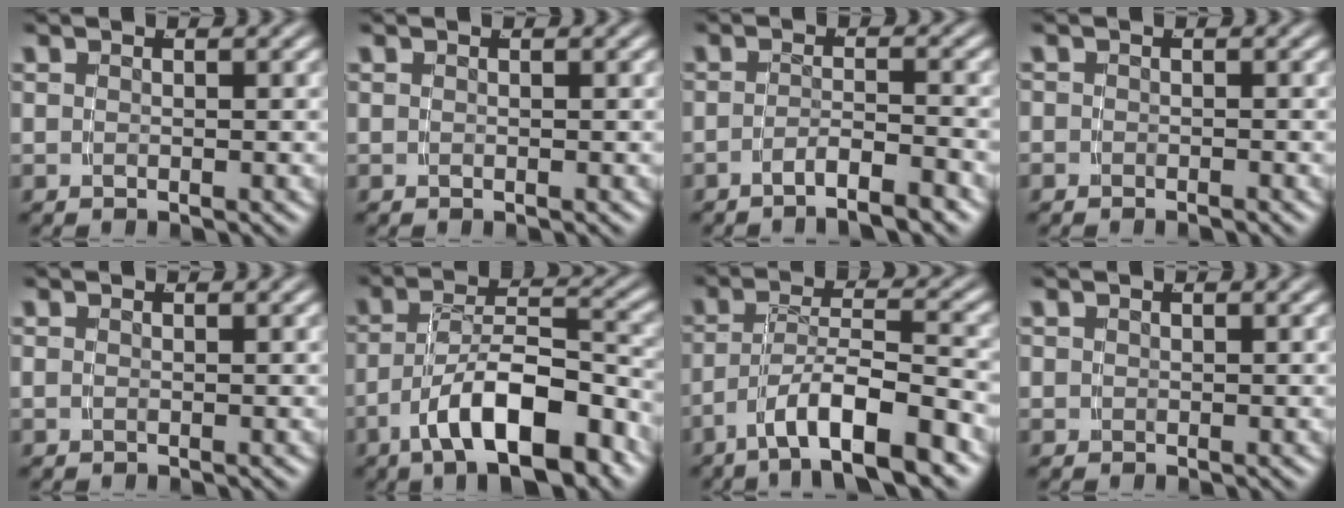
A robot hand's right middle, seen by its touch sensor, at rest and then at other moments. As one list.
[{"total": 0.0}, {"total": 3.9, "force": [-3.5, 0.0, 1.8], "torque": [-0.022, -0.005, -0.058]}, {"total": 0.9, "force": [-0.9, 0.3, -0.1], "torque": [0.002, -0.003, -0.016]}, {"total": 0.5, "force": [-0.1, 0.4, 0.4], "torque": [-0.011, -0.003, 0.001]}, {"total": 8.1, "force": [-4.5, 2.9, 6.1], "torque": [-0.081, -0.003, -0.067]}, {"total": 6.6, "force": [-4.1, 1.5, 4.9], "torque": [-0.071, -0.001, -0.063]}, {"total": 0.7, "force": [0.0, 0.6, 0.1], "torque": [-0.004, -0.006, 0.004]}]